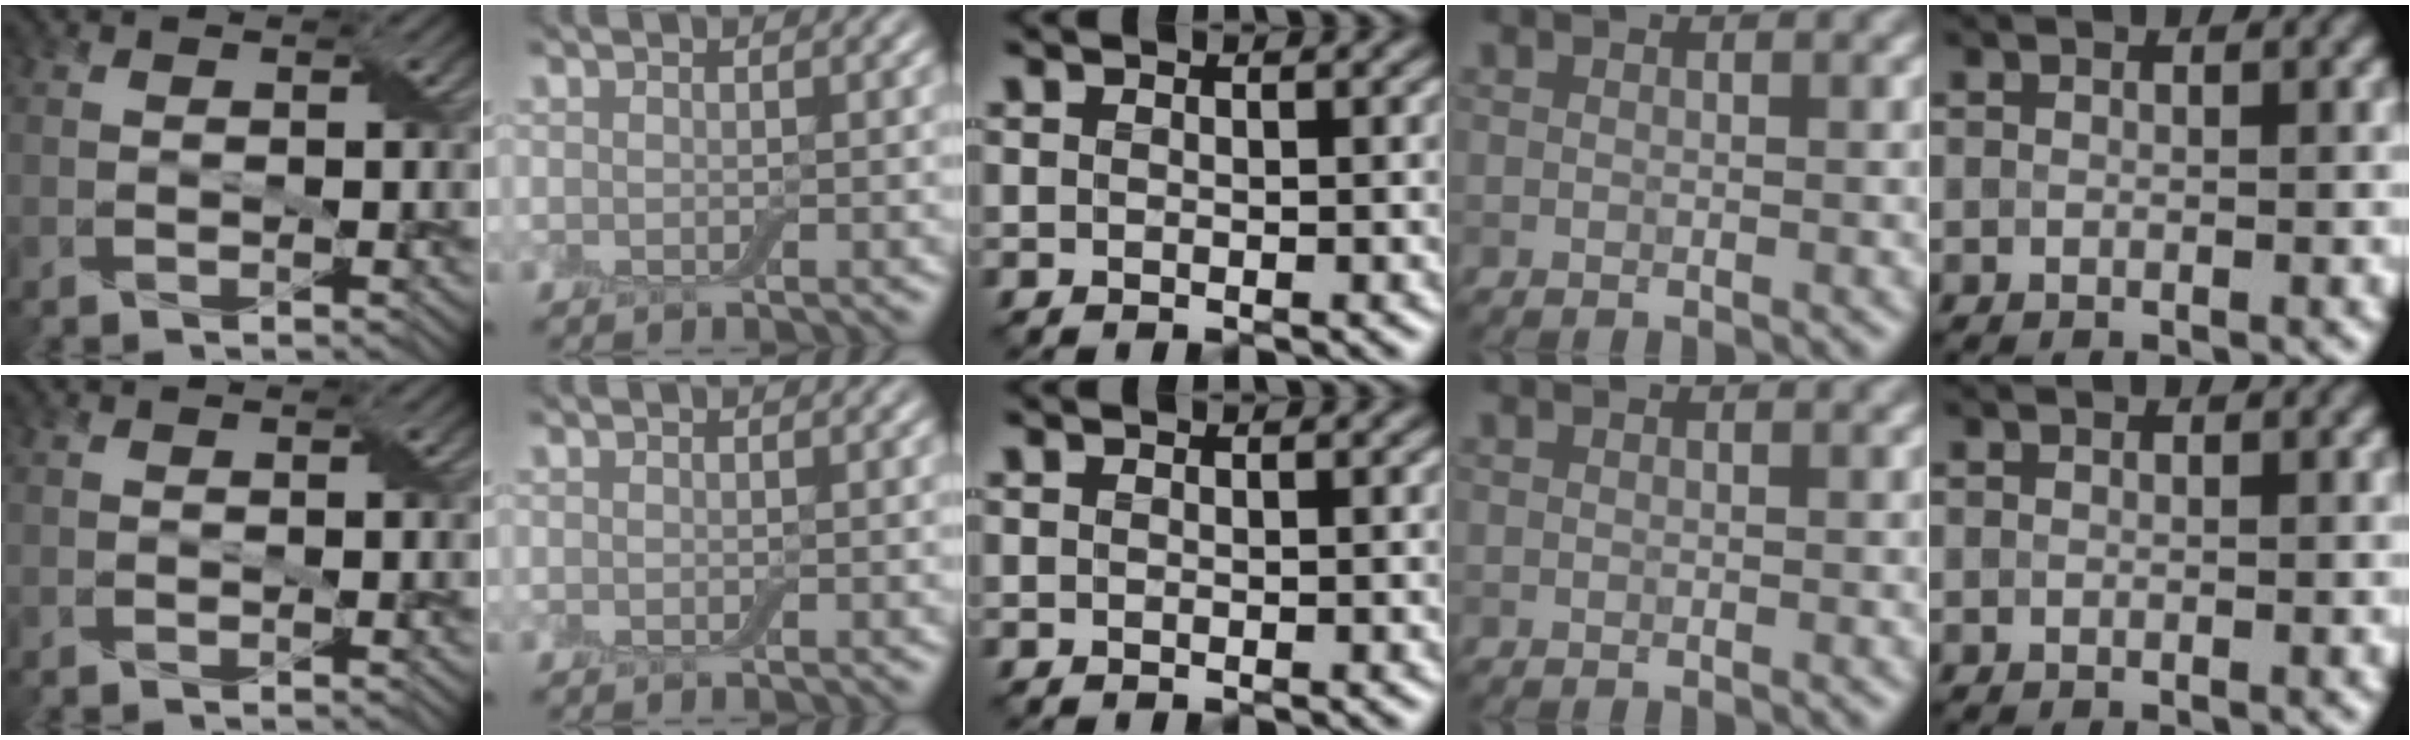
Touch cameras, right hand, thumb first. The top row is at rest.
{}